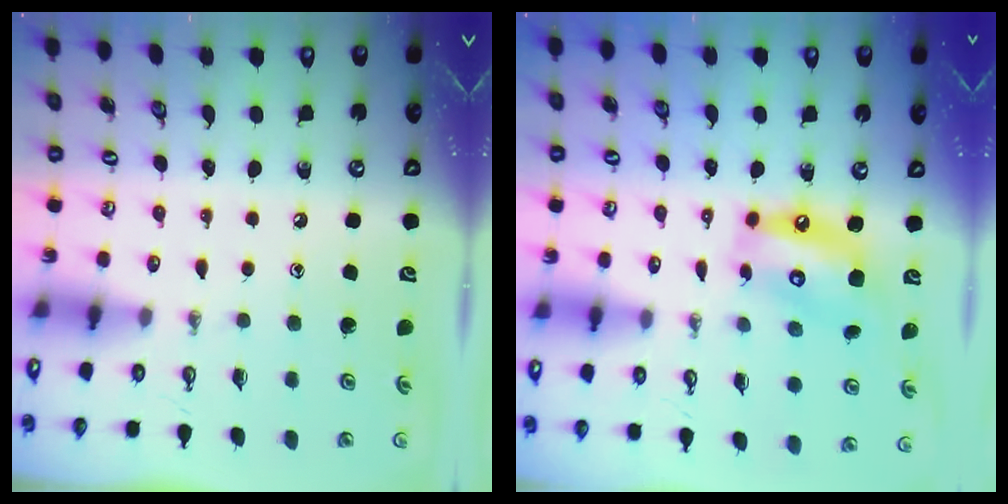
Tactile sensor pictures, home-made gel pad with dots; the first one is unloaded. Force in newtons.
{"total": 12.2, "press": 12.1, "slide": 1.3}